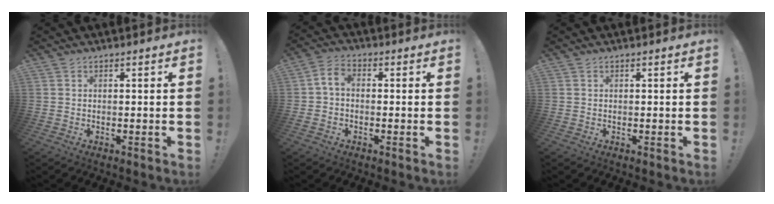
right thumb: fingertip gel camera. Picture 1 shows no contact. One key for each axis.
{"total": 4.6, "fx": -0.4, "fy": 2.9, "fz": 3.5, "tx": -0.076, "ty": 0.014, "tz": -0.005}
{"total": 0.0}